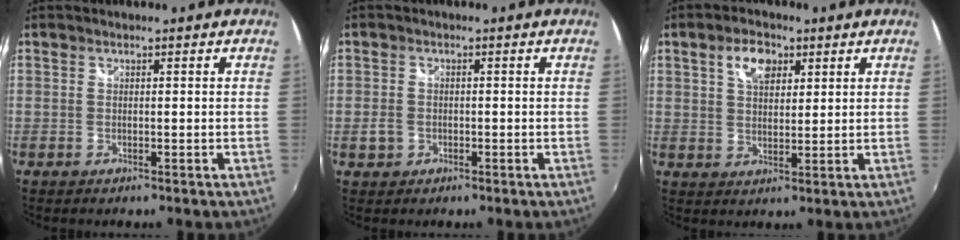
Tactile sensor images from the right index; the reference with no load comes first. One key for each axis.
{"total": 2.4, "fx": -0.7, "fy": 2.2, "fz": 0.7, "tx": -0.017, "ty": 0.005, "tz": -0.010}
{"total": 6.0, "fx": 2.9, "fy": 3.5, "fz": 4.0, "tx": -0.065, "ty": 0.015, "tz": 0.052}